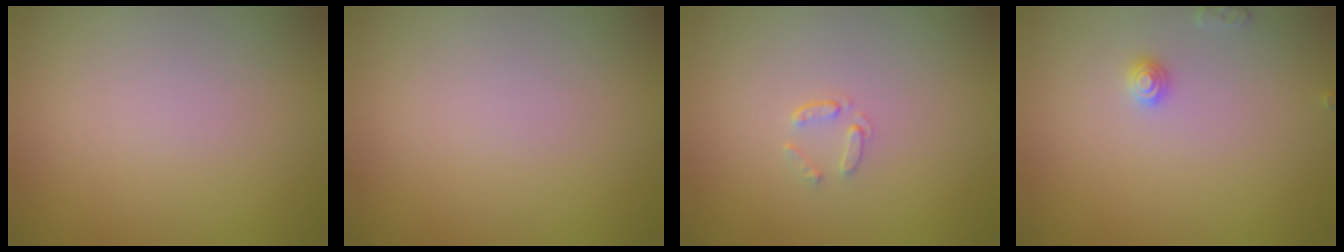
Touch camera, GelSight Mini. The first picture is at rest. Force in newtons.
{"total": 0.0}
{"total": 0.7, "press": 0.5, "slide": 0.5}
{"total": 1.2, "press": 1.2, "slide": 0.0}